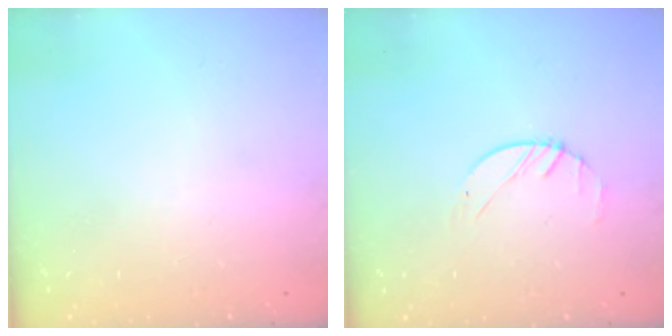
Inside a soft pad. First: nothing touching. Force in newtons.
{"total": 1.2, "press": 1.2, "slide": 0.2}